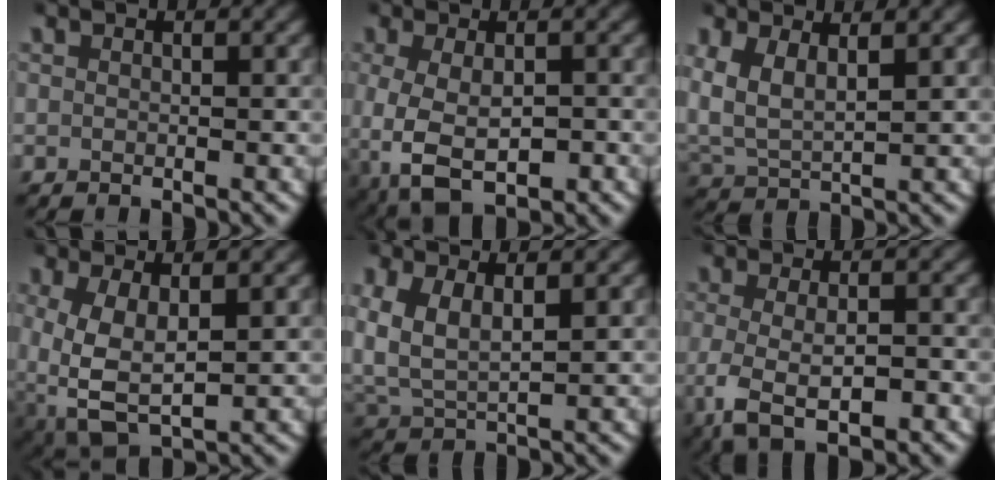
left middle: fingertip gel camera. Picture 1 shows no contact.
{"total": 7.3, "force": [-1.9, 4.4, 5.6], "torque": [-0.131, -0.028, -0.009]}
{"total": 4.7, "force": [1.4, 3.4, 2.9], "torque": [-0.086, -0.007, 0.029]}
{"total": 5.7, "force": [-0.5, 3.5, 4.5], "torque": [-0.109, -0.034, 0.013]}
{"total": 5.2, "force": [1.4, 3.8, 3.2], "torque": [-0.094, -0.007, 0.029]}
{"total": 5.7, "force": [-1.8, 2.7, 4.7], "torque": [-0.101, -0.014, -0.016]}